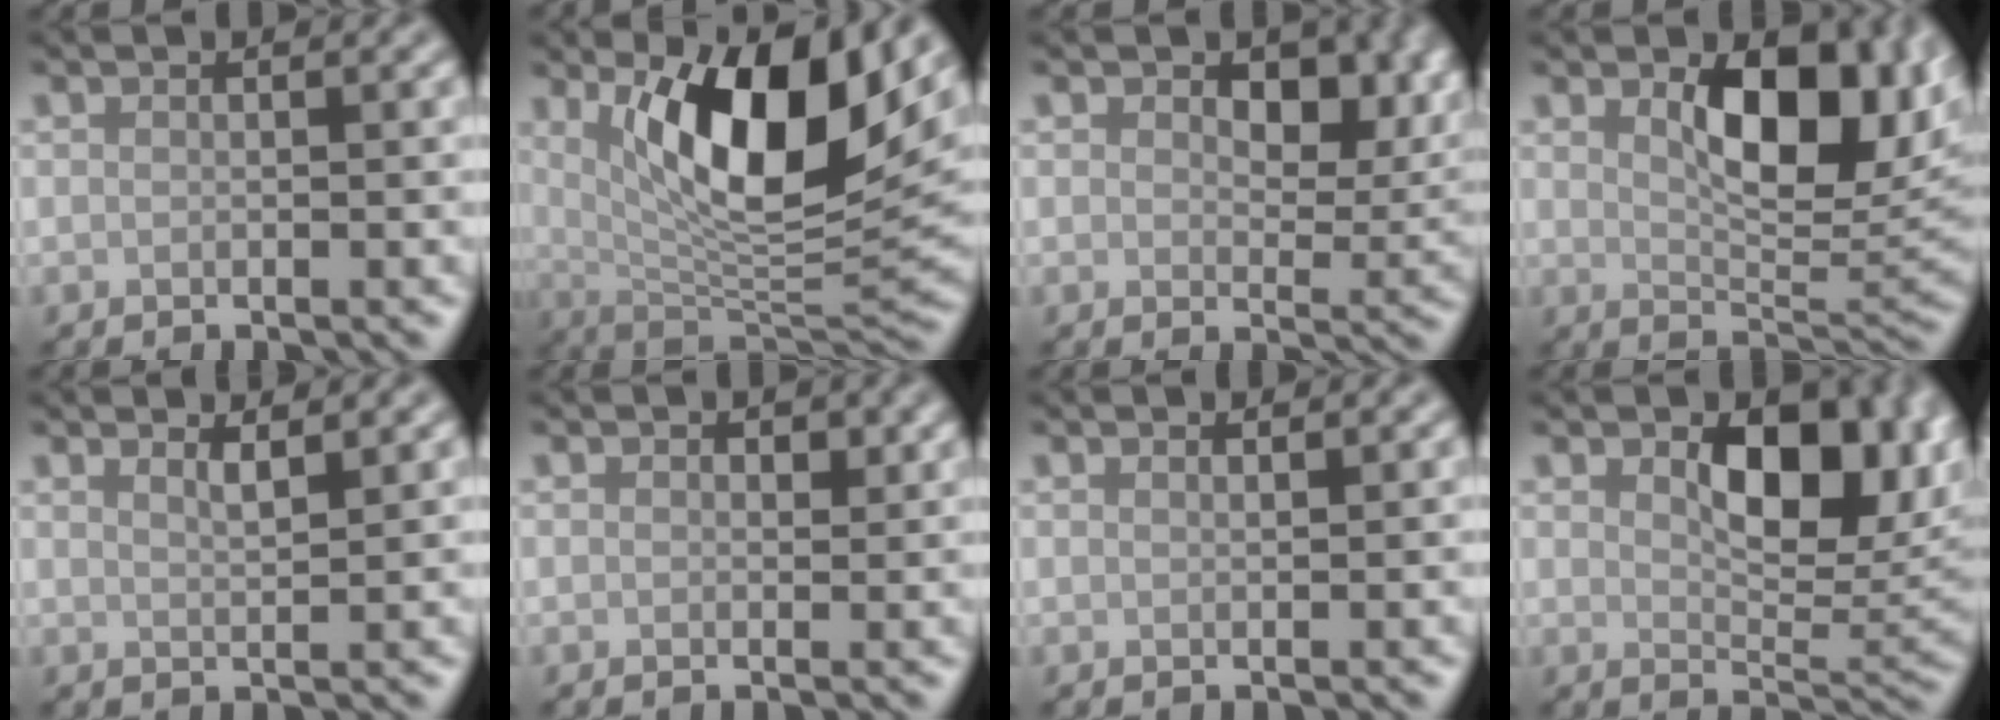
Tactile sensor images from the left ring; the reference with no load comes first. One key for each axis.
{"total": 11.5, "fx": 4.1, "fy": 3.8, "fz": 10.0, "tx": -0.156, "ty": -0.015, "tz": 0.074}
{"total": 7.4, "fx": 2.7, "fy": 4.5, "fz": 5.2, "tx": -0.073, "ty": -0.016, "tz": 0.039}
{"total": 9.5, "fx": 2.6, "fy": 4.5, "fz": 8.0, "tx": -0.119, "ty": -0.005, "tz": 0.045}
{"total": 1.6, "fx": 1.2, "fy": 0.4, "fz": 0.9, "tx": -0.006, "ty": 0.001, "tz": 0.017}
{"total": 0.9, "fx": 0.4, "fy": 0.6, "fz": 0.5, "tx": -0.004, "ty": -0.004, "tz": 0.006}
{"total": 0.6, "fx": 0.5, "fy": 0.1, "fz": 0.2, "tx": 0.001, "ty": 0.000, "tz": 0.008}
{"total": 8.9, "fx": 2.6, "fy": 4.6, "fz": 7.1, "tx": -0.108, "ty": -0.009, "tz": 0.046}